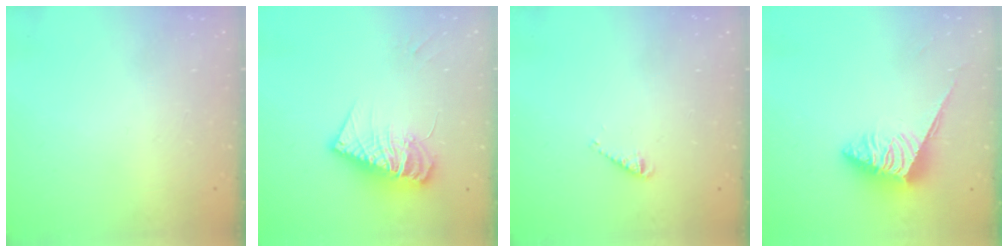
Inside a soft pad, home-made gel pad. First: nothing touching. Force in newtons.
{"total": 15.1, "press": 15.0, "slide": 1.4}
{"total": 2.6, "press": 2.6, "slide": 0.5}
{"total": 4.7, "press": 4.6, "slide": 0.6}